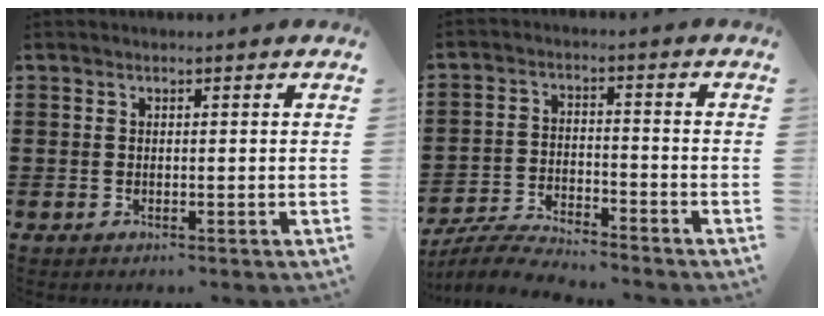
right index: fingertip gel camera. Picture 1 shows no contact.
{"total": 5.5, "force": [-5.4, 0.4, 1.2], "torque": [-0.034, -0.001, -0.107]}